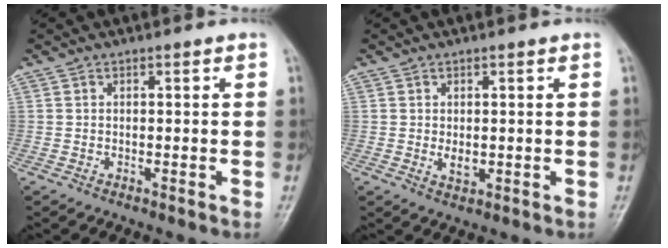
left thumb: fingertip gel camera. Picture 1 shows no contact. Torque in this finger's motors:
{"motor_torque": [0.48, 0.56, 0.39, 0.03, 0.01]}